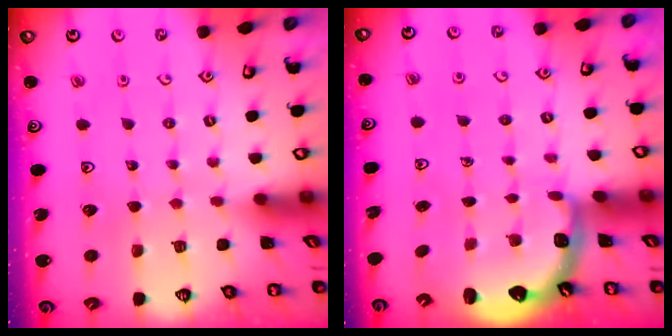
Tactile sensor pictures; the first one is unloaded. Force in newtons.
{"total": 2.6, "press": 2.4, "slide": 1.1}